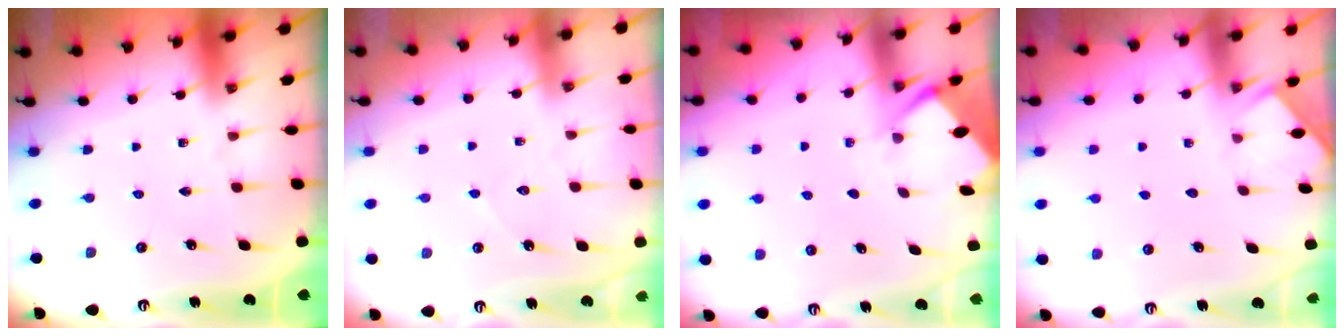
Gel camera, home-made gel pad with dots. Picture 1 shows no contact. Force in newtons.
{"total": 4.0, "press": 4.0, "slide": 0.3}
{"total": 2.6, "press": 2.6, "slide": 0.3}
{"total": 1.2, "press": 1.2, "slide": 0.2}